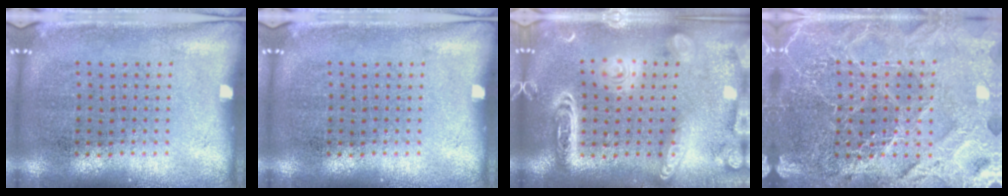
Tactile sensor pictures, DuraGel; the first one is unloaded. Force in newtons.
{"total": 0.0}
{"total": 3.8, "press": 3.7, "slide": 0.3}
{"total": 4.7, "press": 4.3, "slide": 1.8}